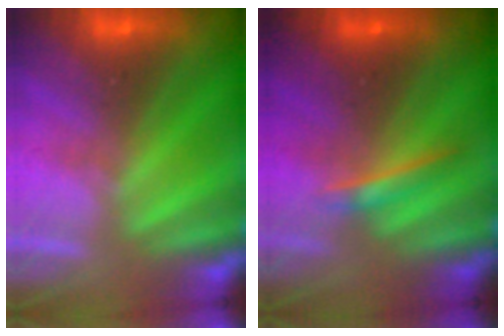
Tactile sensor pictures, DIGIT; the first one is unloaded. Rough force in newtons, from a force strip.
{"total": 1.6}